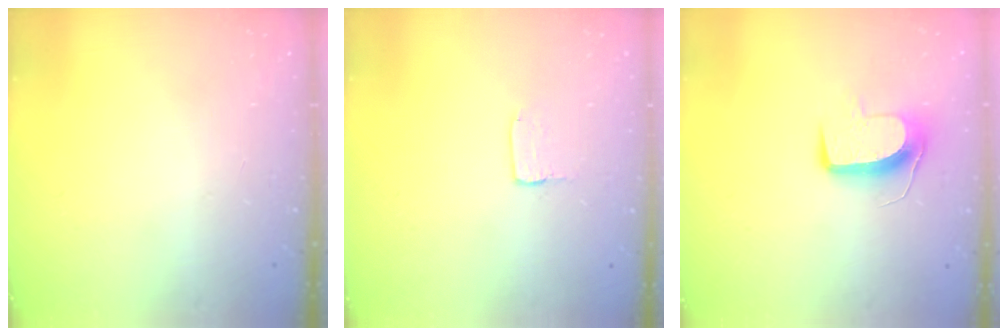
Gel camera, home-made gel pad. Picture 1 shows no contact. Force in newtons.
{"total": 1.7, "press": 1.6, "slide": 0.1}
{"total": 9.2, "press": 9.2, "slide": 0.4}